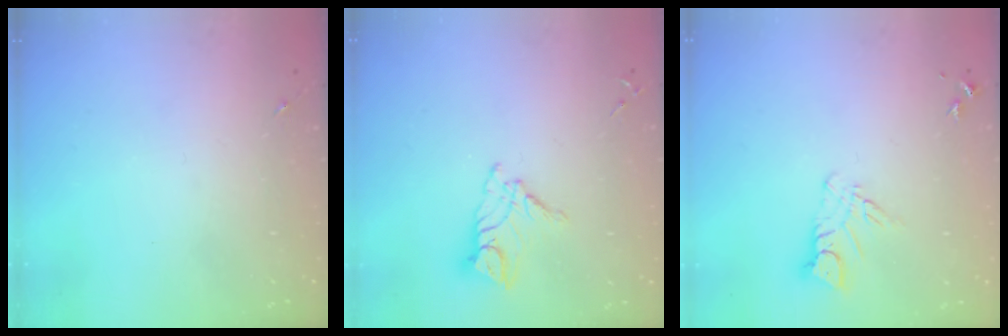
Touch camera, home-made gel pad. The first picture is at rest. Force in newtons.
{"total": 10.7, "press": 10.6, "slide": 0.9}
{"total": 7.0, "press": 7.0, "slide": 0.7}